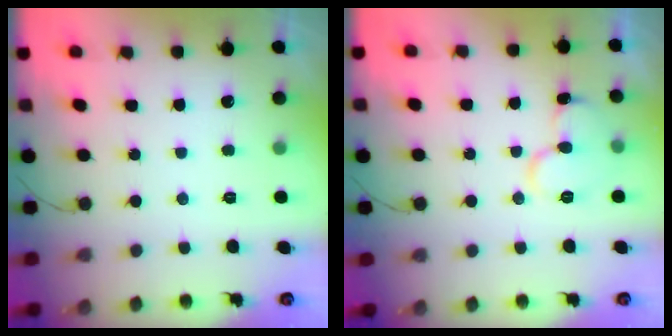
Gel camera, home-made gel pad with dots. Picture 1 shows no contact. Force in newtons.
{"total": 11.3, "press": 11.3, "slide": 1.1}